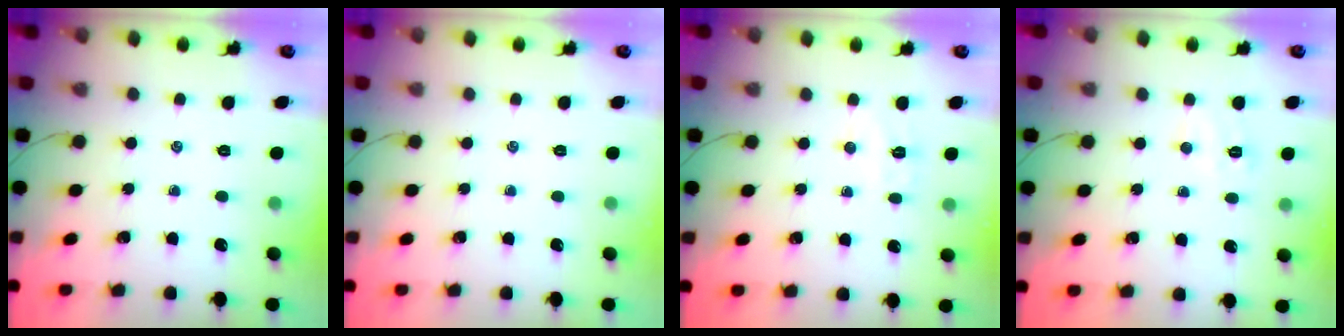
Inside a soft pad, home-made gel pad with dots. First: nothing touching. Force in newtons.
{"total": 0.0}
{"total": 5.4, "press": 5.3, "slide": 1.2}
{"total": 6.4, "press": 6.3, "slide": 1.2}